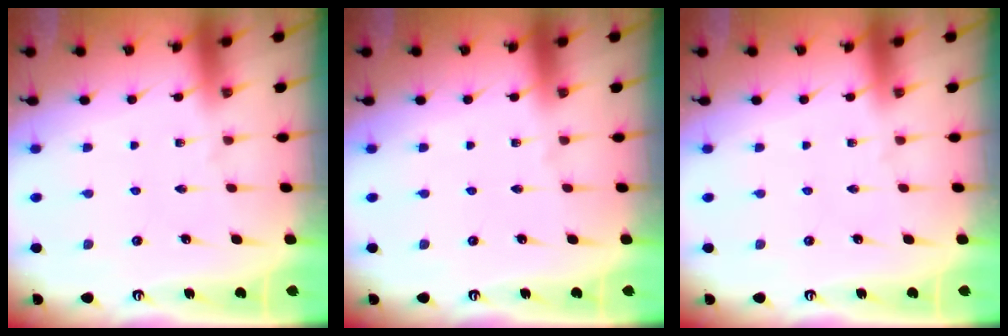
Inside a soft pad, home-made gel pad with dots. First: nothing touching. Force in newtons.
{"total": 0.0}
{"total": 0.0}